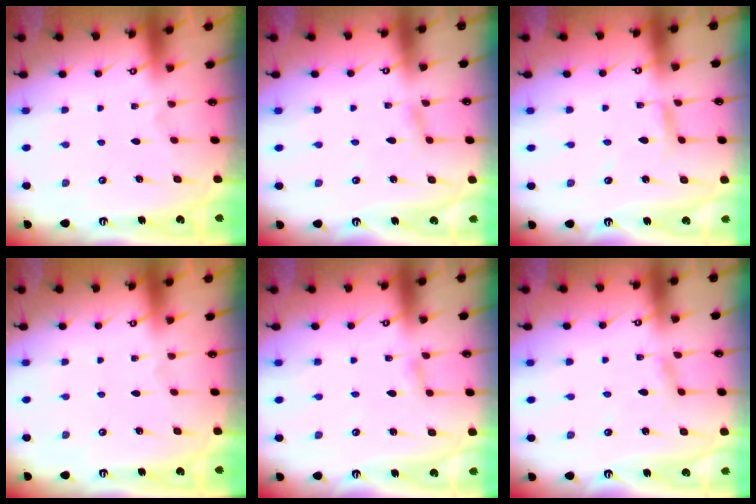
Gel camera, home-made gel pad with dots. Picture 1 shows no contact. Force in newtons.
{"total": 2.3, "press": 2.3, "slide": 0.2}
{"total": 2.2, "press": 2.2, "slide": 0.2}
{"total": 0.0}
{"total": 2.8, "press": 2.8, "slide": 0.3}
{"total": 1.9, "press": 1.9, "slide": 0.1}